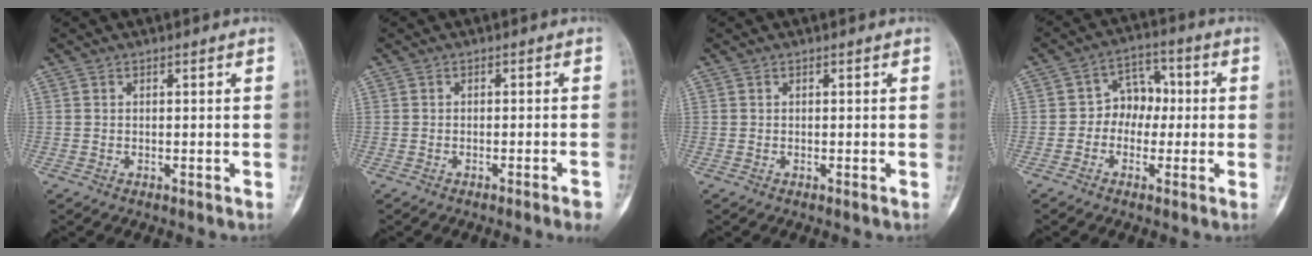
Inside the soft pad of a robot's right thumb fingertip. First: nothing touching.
{"total": 3.4, "force": [-2.3, -0.2, 2.5], "torque": [-0.034, 0.011, -0.026]}
{"total": 0.0}
{"total": 7.1, "force": [-0.5, 5.6, 4.4], "torque": [-0.024, 0.026, -0.023]}